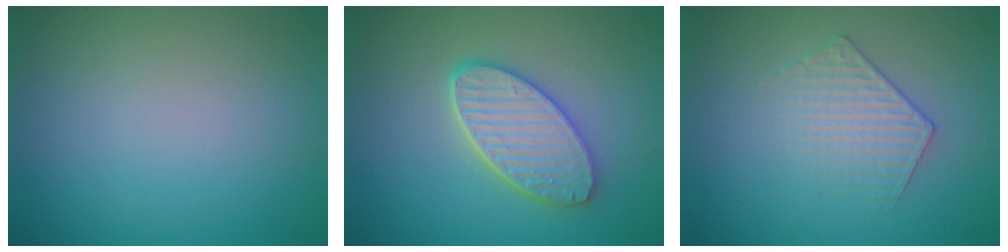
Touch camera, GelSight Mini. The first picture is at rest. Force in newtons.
{"total": 5.1, "press": 4.5, "slide": 2.5}
{"total": 1.9, "press": 1.4, "slide": 1.3}